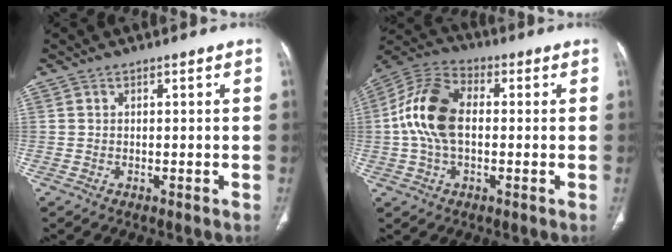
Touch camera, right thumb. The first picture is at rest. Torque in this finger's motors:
{"motor_torque": [-0.16, 0.51, 0.70, -0.66, 0.16]}